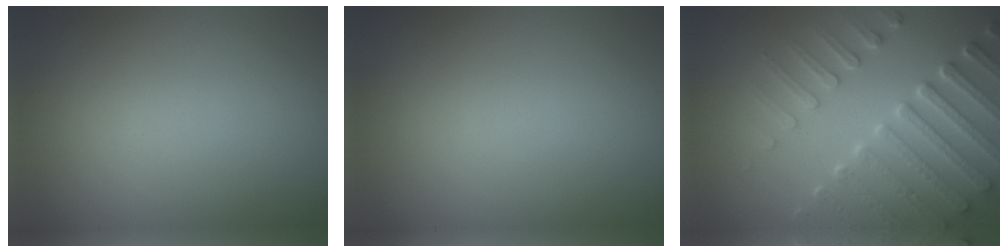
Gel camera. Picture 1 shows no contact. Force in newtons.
{"total": 0.0}
{"total": 6.8, "press": 5.4, "slide": 4.1}